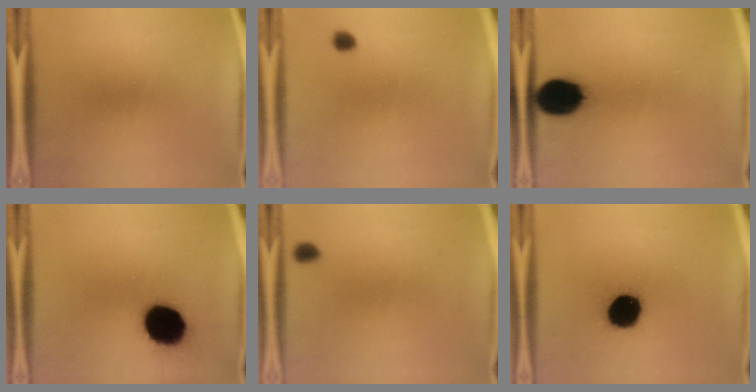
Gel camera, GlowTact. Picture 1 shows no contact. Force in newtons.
{"total": 1.7}
{"total": 14.0}
{"total": 17.7}
{"total": 1.3}
{"total": 16.0}